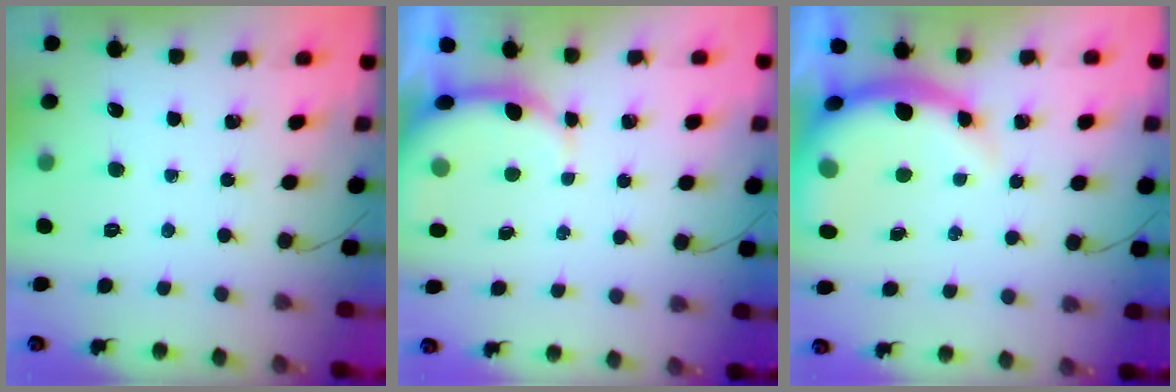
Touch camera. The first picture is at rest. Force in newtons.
{"total": 4.0, "press": 3.9, "slide": 0.7}
{"total": 11.0, "press": 10.8, "slide": 2.2}